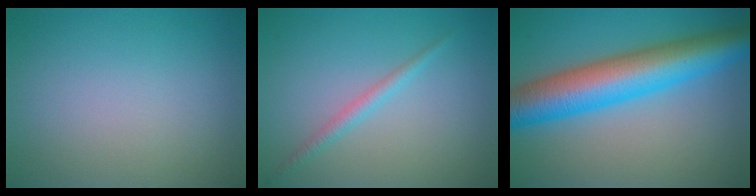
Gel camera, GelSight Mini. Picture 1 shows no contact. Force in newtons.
{"total": 1.4, "press": 1.4, "slide": 0.1}
{"total": 10.1, "press": 10.1, "slide": 0.1}